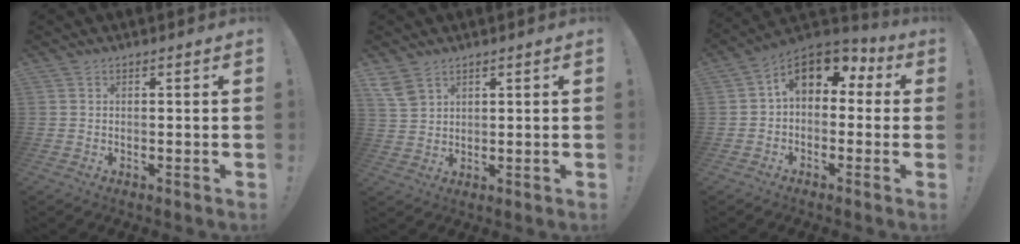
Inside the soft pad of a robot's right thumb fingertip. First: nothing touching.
{"total": 5.0, "force": [3.4, 2.8, 2.4], "torque": [-0.051, -0.010, 0.070]}
{"total": 11.3, "force": [4.0, 6.9, 8.1], "torque": [-0.119, -0.010, 0.075]}